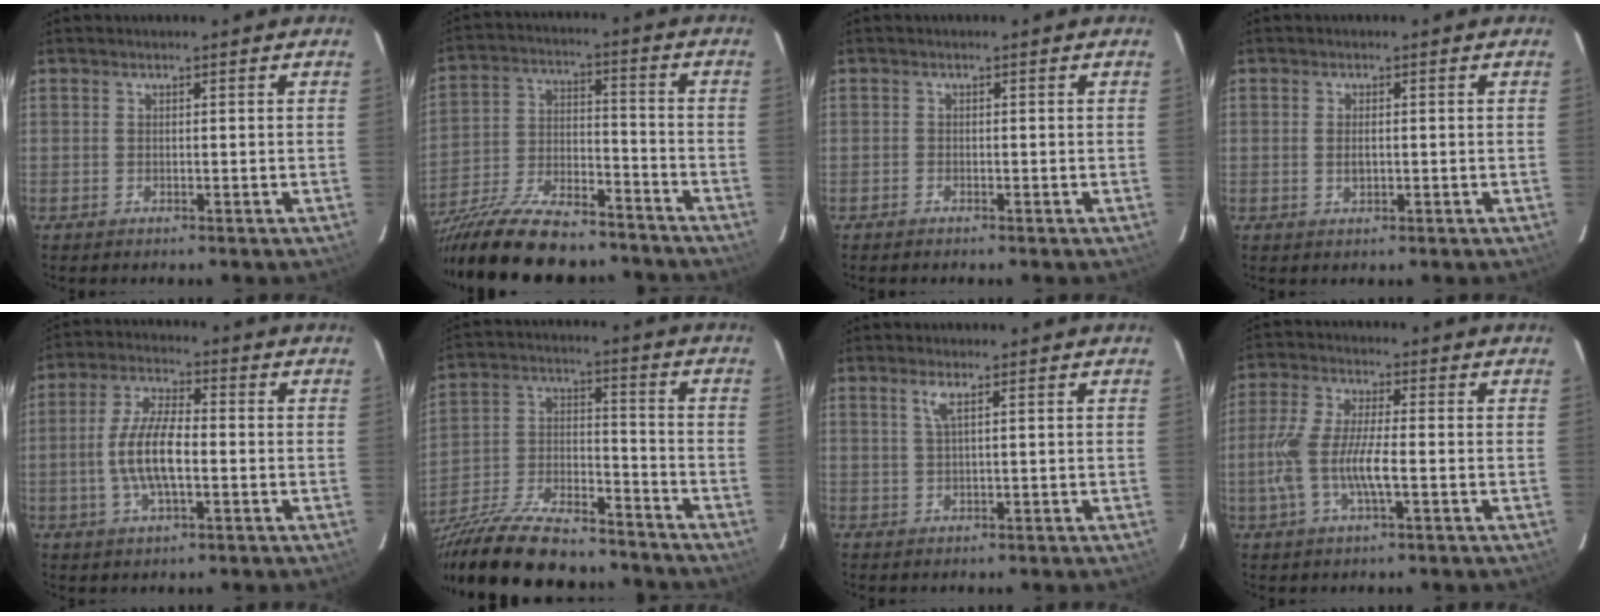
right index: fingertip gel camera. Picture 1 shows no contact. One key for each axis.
{"total": 23.6, "fx": -18.8, "fy": 7.7, "fz": 11.8, "tx": -0.232, "ty": -0.027, "tz": -0.295}
{"total": 0.7, "fx": -0.6, "fy": 0.3, "fz": 0.0, "tx": -0.005, "ty": 0.002, "tz": -0.013}
{"total": 2.0, "fx": -0.1, "fy": 1.1, "fz": 1.6, "tx": -0.029, "ty": 0.001, "tz": -0.001}
{"total": 9.7, "fx": -1.6, "fy": 3.4, "fz": 8.9, "tx": -0.181, "ty": 0.005, "tz": -0.032}
{"total": 26.6, "fx": -21.2, "fy": 8.5, "fz": 13.6, "tx": -0.269, "ty": -0.023, "tz": -0.334}
{"total": 2.0, "fx": 0.9, "fy": -0.2, "fz": 1.8, "tx": -0.036, "ty": -0.001, "tz": 0.019}
{"total": 10.3, "fx": -2.2, "fy": 2.5, "fz": 9.7, "tx": -0.207, "ty": -0.003, "tz": -0.044}